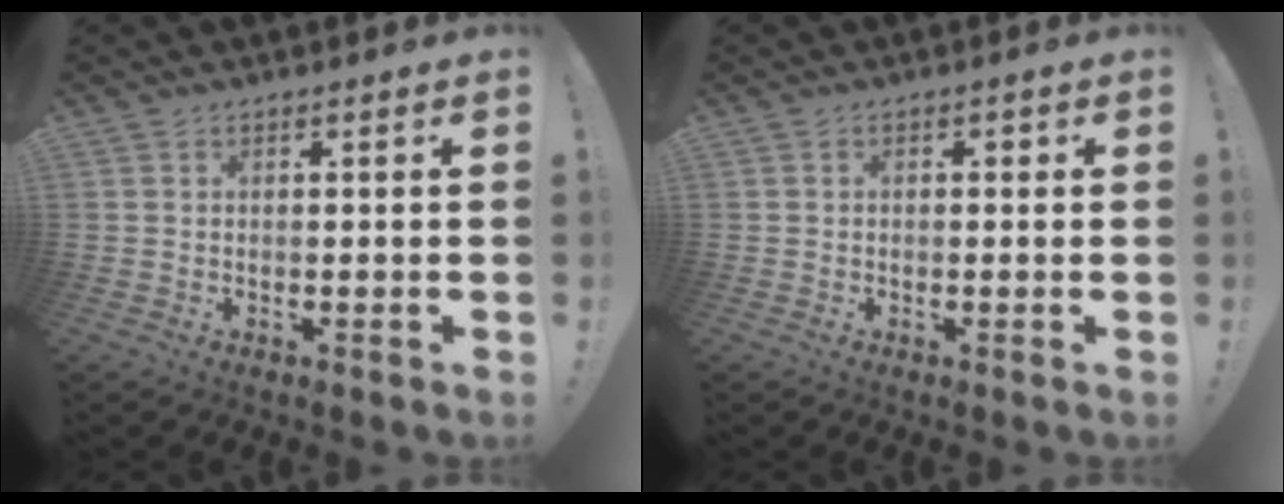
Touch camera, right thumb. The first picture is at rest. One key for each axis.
{"total": 1.0, "fx": -0.4, "fy": 0.8, "fz": 0.4, "tx": -0.001, "ty": 0.003, "tz": -0.009}